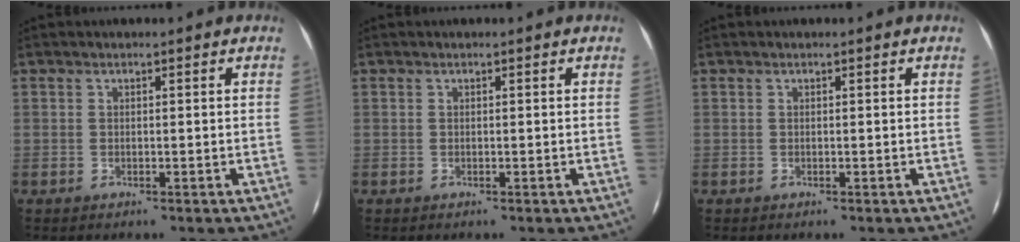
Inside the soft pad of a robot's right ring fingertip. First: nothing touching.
{"total": 0.0}
{"total": 0.0}